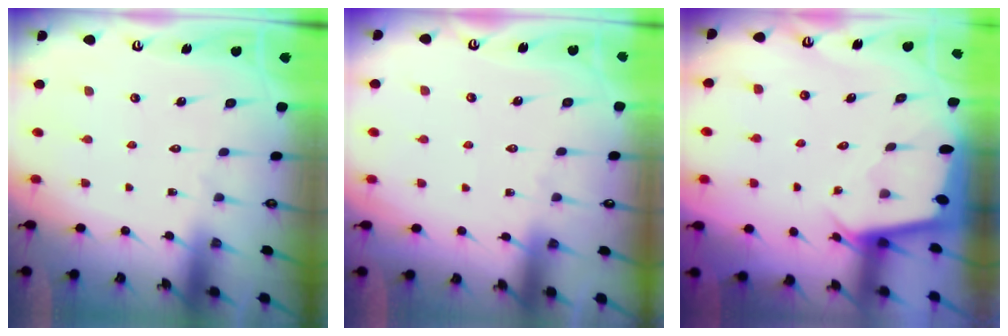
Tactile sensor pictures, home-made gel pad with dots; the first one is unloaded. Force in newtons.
{"total": 3.1, "press": 3.1, "slide": 0.6}
{"total": 2.1, "press": 2.1, "slide": 0.2}